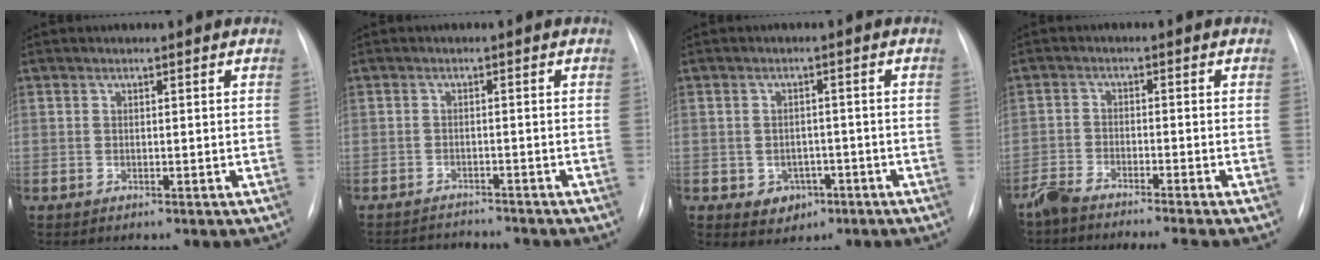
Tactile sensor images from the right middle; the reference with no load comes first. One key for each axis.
{"total": 5.7, "fx": -5.6, "fy": 0.1, "fz": 0.7, "tx": -0.012, "ty": -0.004, "tz": -0.086}
{"total": 4.1, "fx": -1.7, "fy": 3.4, "fz": 1.6, "tx": -0.014, "ty": 0.011, "tz": -0.011}
{"total": 7.6, "fx": -6.9, "fy": -0.3, "fz": 3.2, "tx": -0.047, "ty": -0.015, "tz": -0.115}